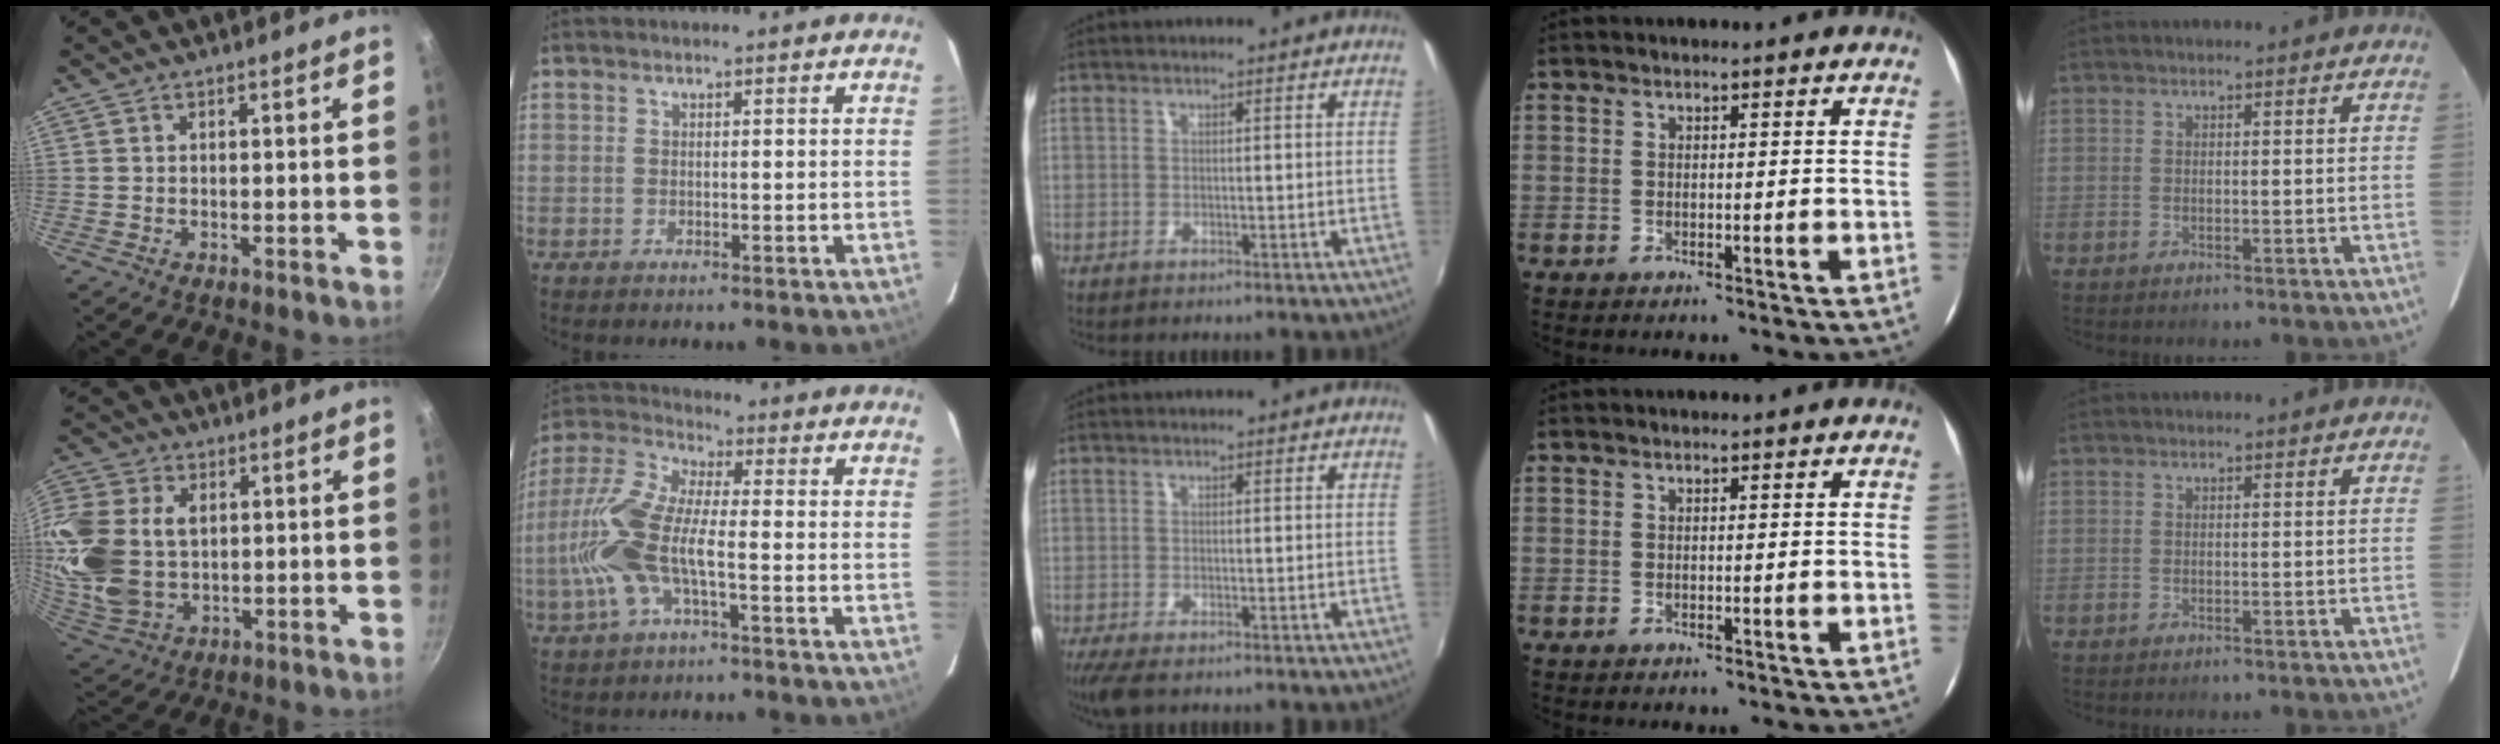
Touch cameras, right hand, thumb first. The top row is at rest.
{"thumb": {"total": 20.0, "force": [2.8, 14.5, 13.6], "torque": [-0.308, -0.003, 0.062]}, "index": {"total": 13.9, "force": [-3.2, 4.2, 12.9], "torque": [-0.280, 0.000, -0.068]}, "middle": {"total": 4.4, "force": [-2.9, 1.2, 3.1], "torque": [-0.063, -0.022, -0.047]}}